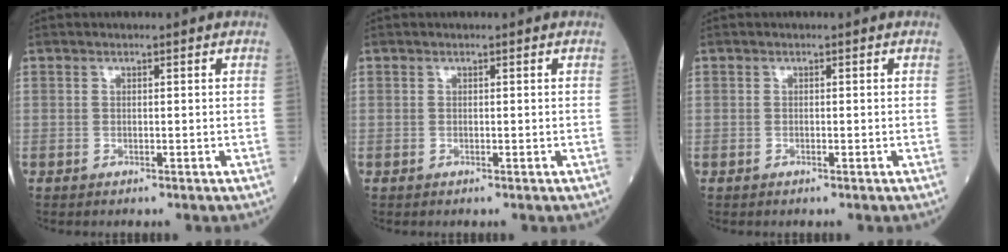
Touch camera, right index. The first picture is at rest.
{"total": 0.0}
{"total": 0.0}